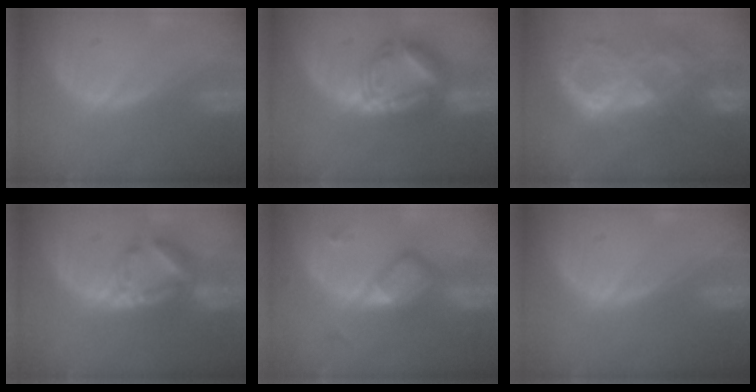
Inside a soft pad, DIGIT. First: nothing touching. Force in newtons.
{"total": 7.7, "press": 7.7, "slide": 0.7}
{"total": 10.6, "press": 8.9, "slide": 5.7}
{"total": 7.0, "press": 6.2, "slide": 3.4}
{"total": 5.9, "press": 5.2, "slide": 2.8}
{"total": 0.0}